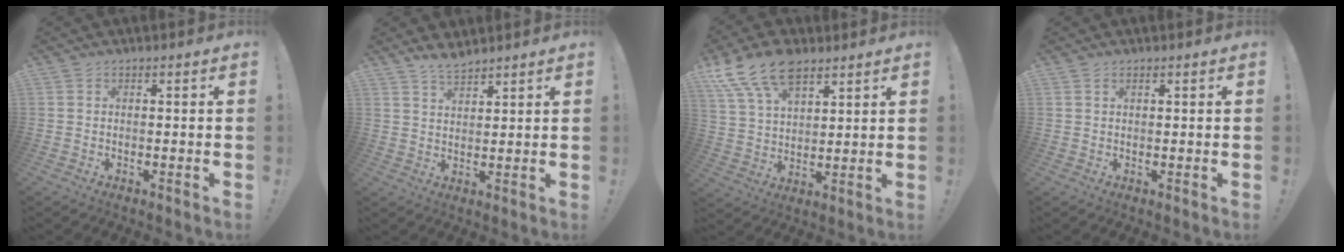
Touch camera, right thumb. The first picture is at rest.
{"total": 4.8, "force": [4.3, 1.3, 1.5], "torque": [-0.030, -0.023, 0.080]}
{"total": 13.7, "force": [9.1, 7.1, 7.3], "torque": [-0.151, -0.041, 0.172]}
{"total": 0.9, "force": [0.6, 0.4, 0.5], "torque": [-0.010, 0.000, 0.012]}